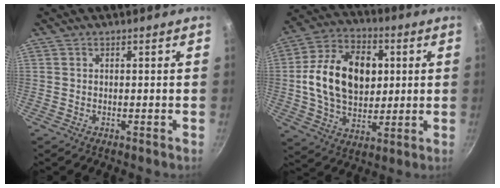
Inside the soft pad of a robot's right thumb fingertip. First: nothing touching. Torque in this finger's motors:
{"motor_torque": [0.25, 0.40, 0.57, -0.40, 0.35]}